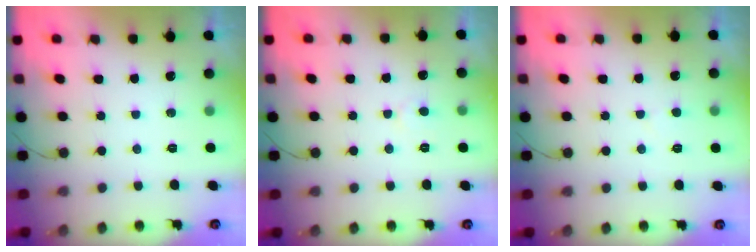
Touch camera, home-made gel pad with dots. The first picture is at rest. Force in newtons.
{"total": 3.1, "press": 3.1, "slide": 0.2}
{"total": 3.0, "press": 3.0, "slide": 0.3}